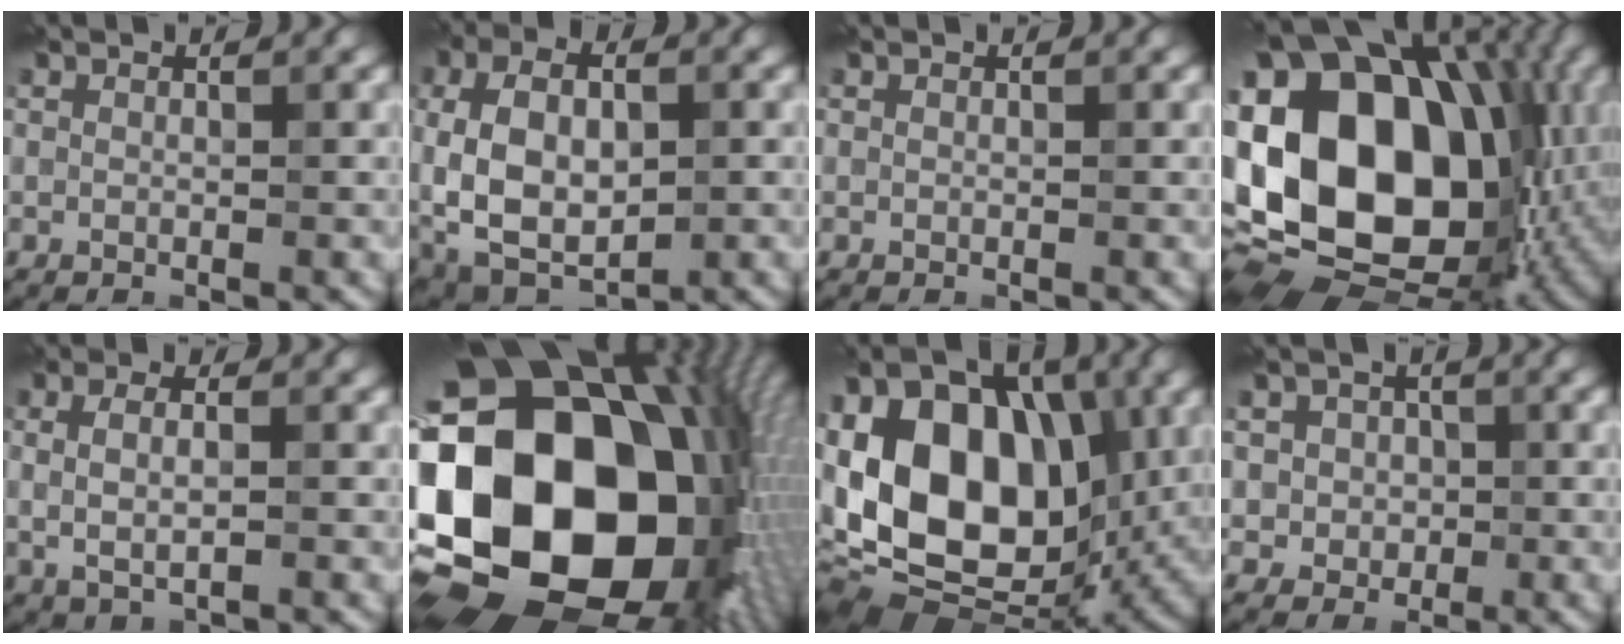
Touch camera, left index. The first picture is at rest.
{"total": 11.1, "force": [-0.4, 6.9, 8.7], "torque": [-0.185, 0.000, 0.009]}
{"total": 0.0}
{"total": 21.4, "force": [0.6, 15.2, 15.0], "torque": [-0.329, 0.006, 0.024]}
{"total": 2.9, "force": [0.2, 1.2, 2.6], "torque": [-0.066, -0.002, 0.010]}
{"total": 24.1, "force": [-1.1, 18.1, 15.8], "torque": [-0.293, -0.053, -0.053]}
{"total": 18.3, "force": [0.8, 12.6, 13.3], "torque": [-0.241, 0.023, 0.014]}
{"total": 3.7, "force": [0.4, 3.4, 1.4], "torque": [-0.014, 0.010, -0.002]}